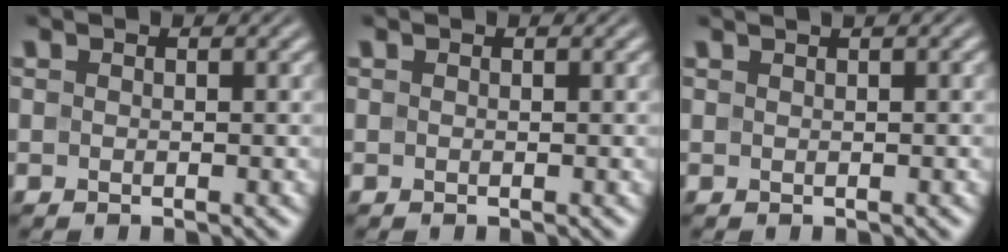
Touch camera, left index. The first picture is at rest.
{"total": 0.0}
{"total": 1.3, "force": [0.6, 0.3, 1.1], "torque": [-0.015, 0.003, 0.004]}